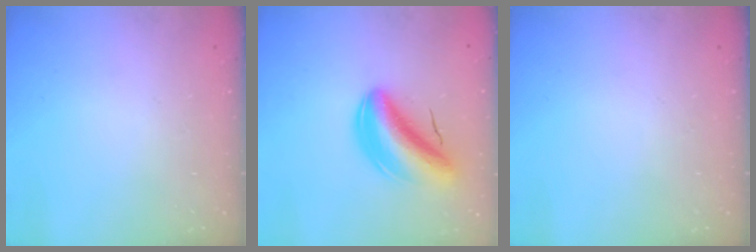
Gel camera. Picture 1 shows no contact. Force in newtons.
{"total": 9.1, "press": 8.7, "slide": 2.7}
{"total": 0.0}